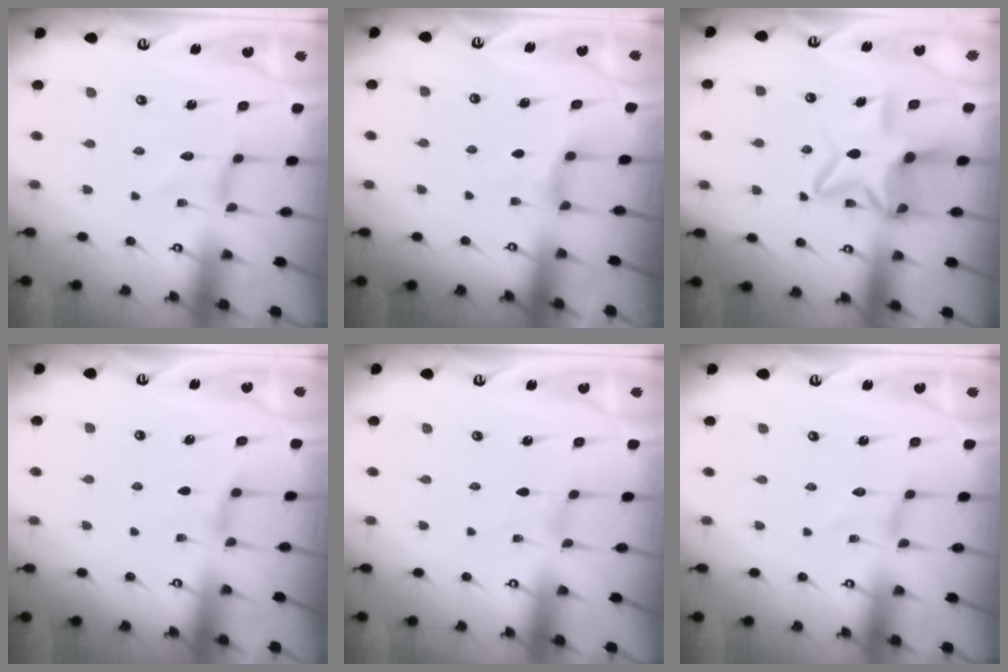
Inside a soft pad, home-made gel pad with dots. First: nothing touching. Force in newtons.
{"total": 2.3, "press": 2.3, "slide": 0.4}
{"total": 11.6, "press": 11.5, "slide": 1.0}
{"total": 4.2, "press": 4.2, "slide": 0.5}
{"total": 0.0}
{"total": 0.0}